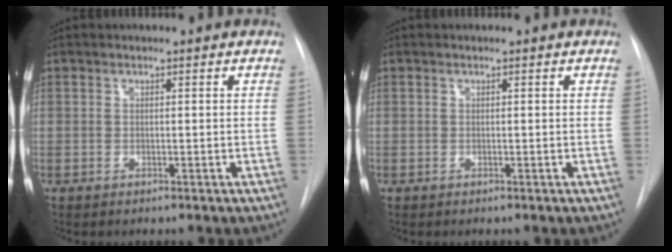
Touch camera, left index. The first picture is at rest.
{"total": 0.0}